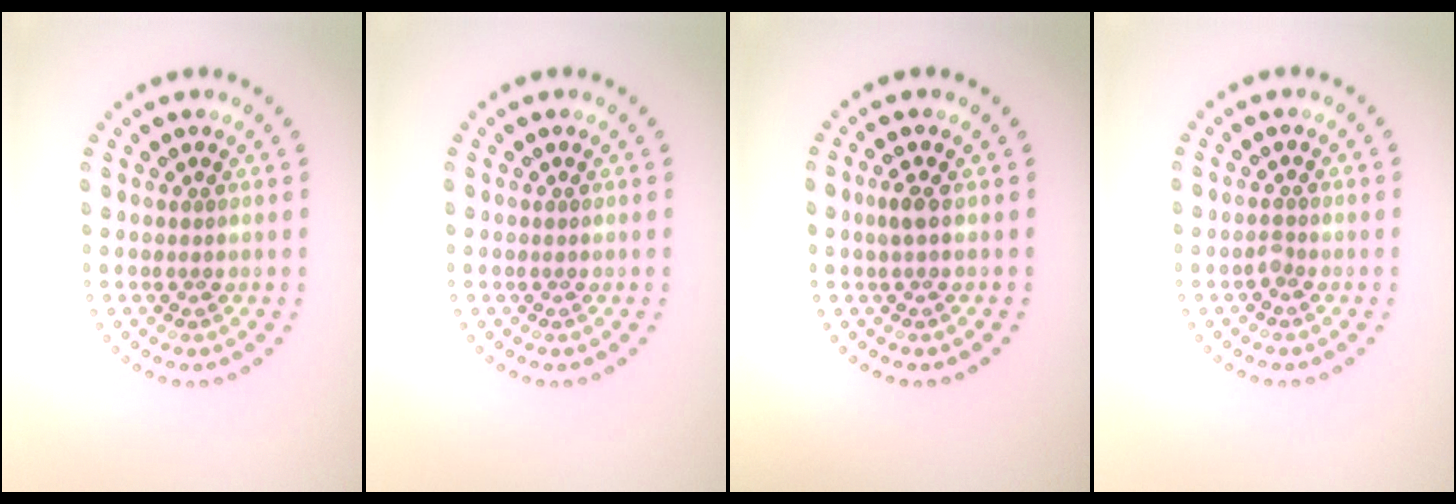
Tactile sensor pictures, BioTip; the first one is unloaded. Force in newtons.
{"total": 0.0}
{"total": 1.1, "press": 1.0, "slide": 0.5}
{"total": 0.8, "press": 0.6, "slide": 0.5}